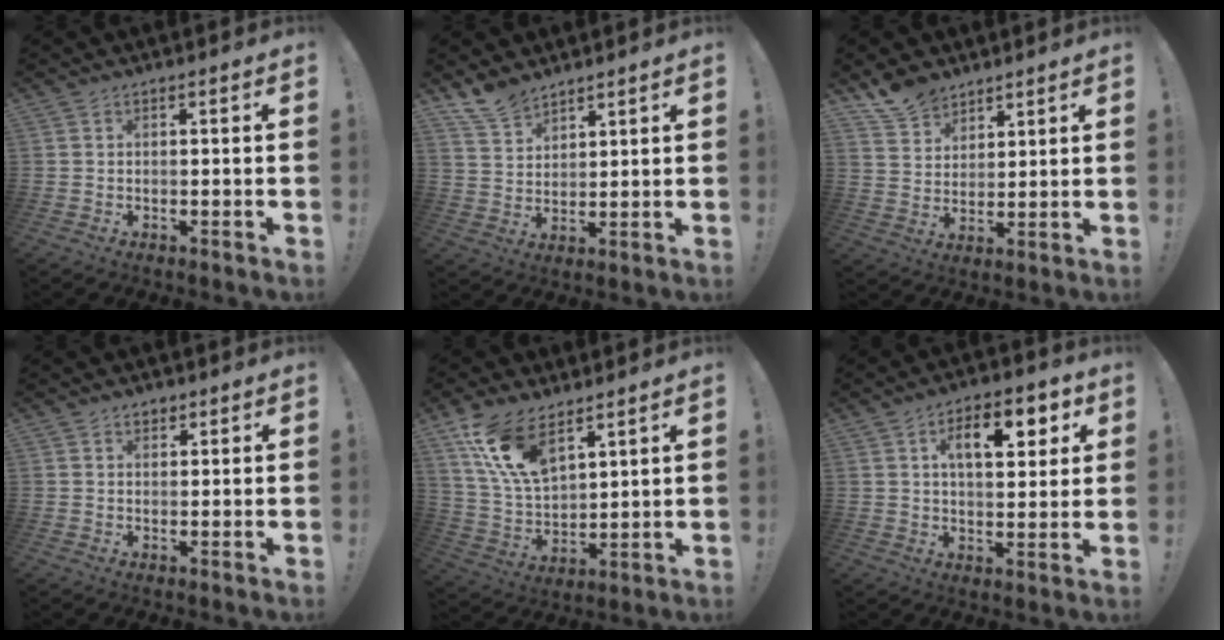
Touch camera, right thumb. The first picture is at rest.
{"total": 8.1, "force": [6.9, 3.7, 2.1], "torque": [-0.036, -0.045, 0.133]}
{"total": 9.1, "force": [7.2, 5.3, 1.6], "torque": [-0.028, -0.050, 0.143]}
{"total": 2.3, "force": [1.6, 1.5, 0.7], "torque": [0.001, -0.008, 0.026]}
{"total": 15.4, "force": [9.8, 7.4, 9.3], "torque": [-0.208, -0.047, 0.187]}
{"total": 11.7, "force": [4.5, 6.0, 9.0], "torque": [-0.121, -0.004, 0.069]}